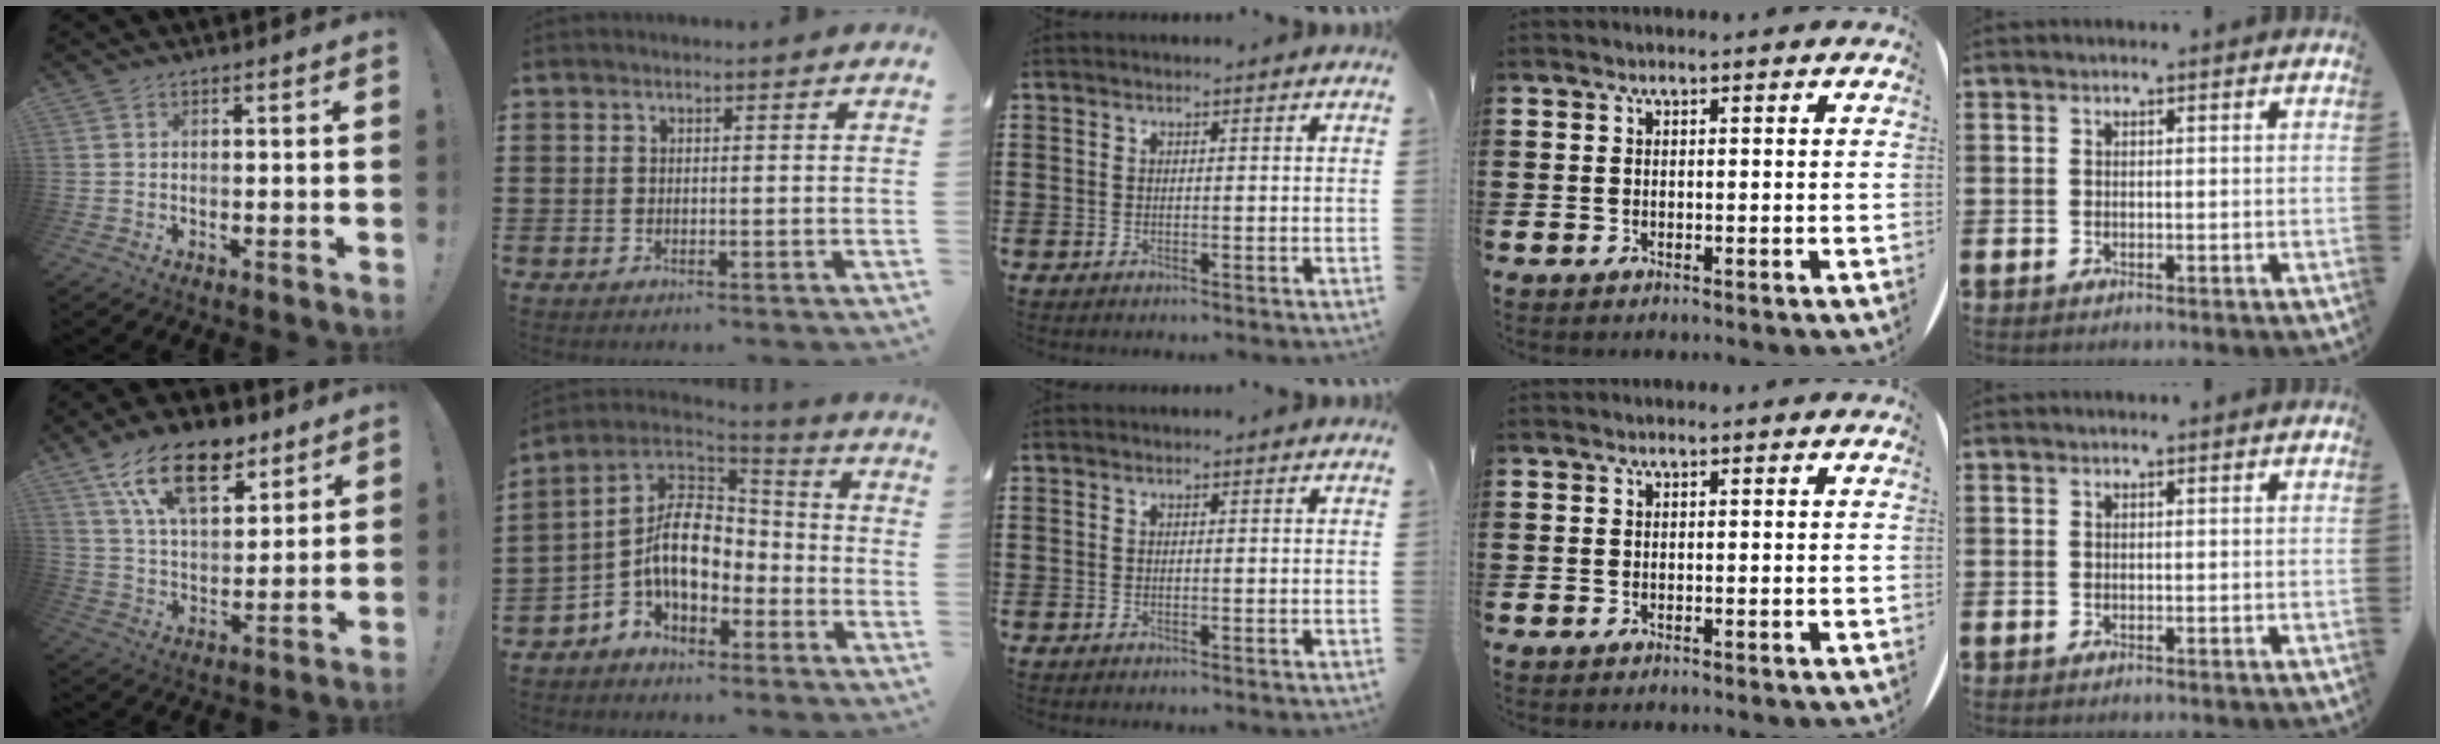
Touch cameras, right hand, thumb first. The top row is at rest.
{"thumb": {"total": 18.0, "force": [10.6, 9.4, 11.0], "torque": [-0.183, -0.050, 0.191]}, "index": {"total": 10.2, "force": [-2.3, 6.2, 7.8], "torque": [-0.180, -0.001, -0.050]}}